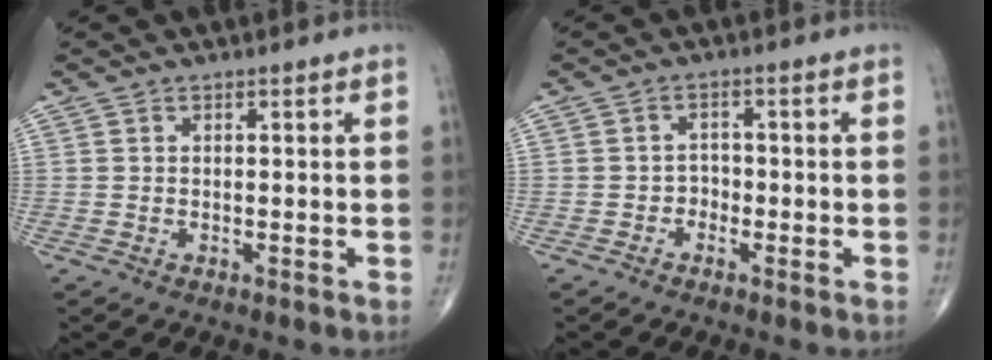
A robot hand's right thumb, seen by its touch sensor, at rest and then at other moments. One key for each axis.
{"total": 2.6, "fx": -1.4, "fy": 2.1, "fz": 0.8, "tx": 0.007, "ty": 0.016, "tz": -0.032}